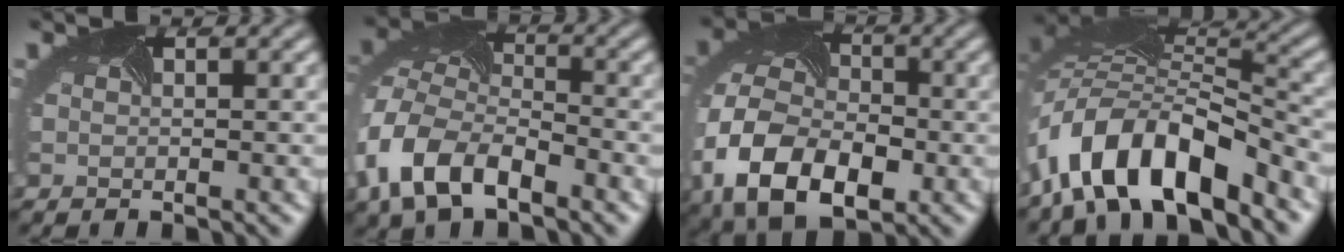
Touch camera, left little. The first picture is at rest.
{"total": 8.1, "force": [-3.7, 5.2, 5.0], "torque": [-0.120, -0.004, -0.078]}
{"total": 11.1, "force": [-4.1, 7.4, 7.2], "torque": [-0.165, -0.014, -0.076]}
{"total": 10.5, "force": [-6.2, 4.2, 7.4], "torque": [-0.134, 0.014, -0.124]}